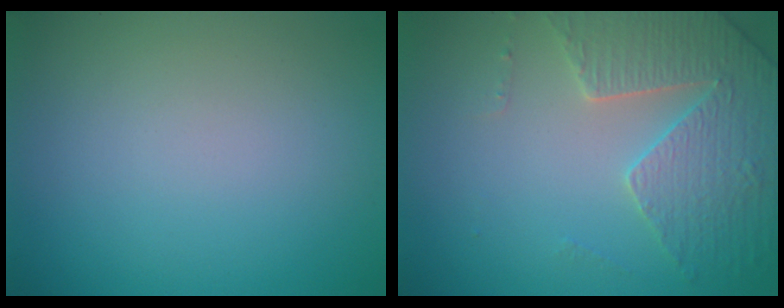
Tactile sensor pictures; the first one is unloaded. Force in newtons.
{"total": 4.4, "press": 4.0, "slide": 1.8}